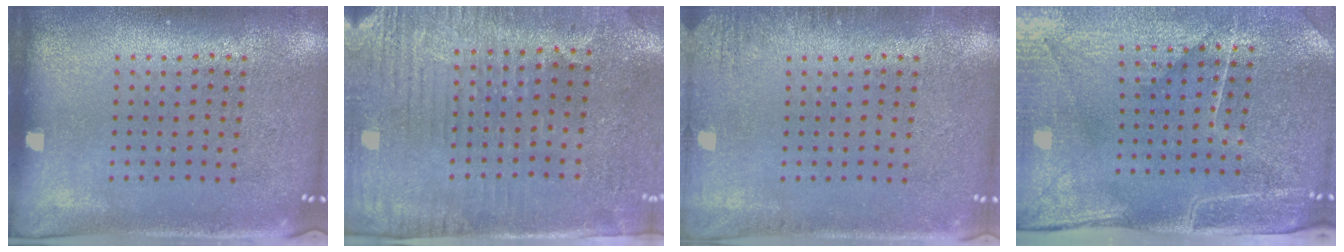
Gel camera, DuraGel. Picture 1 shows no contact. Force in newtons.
{"total": 3.1, "press": 2.6, "slide": 1.7}
{"total": 1.5, "press": 1.5, "slide": 0.2}
{"total": 4.4, "press": 3.8, "slide": 2.2}